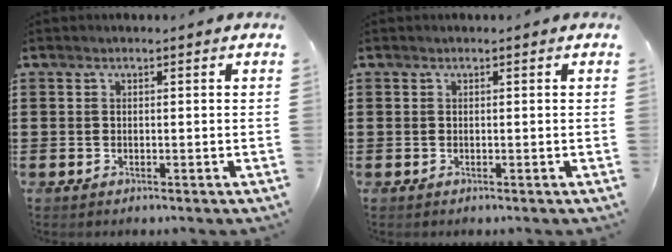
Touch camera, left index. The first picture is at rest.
{"total": 0.0}